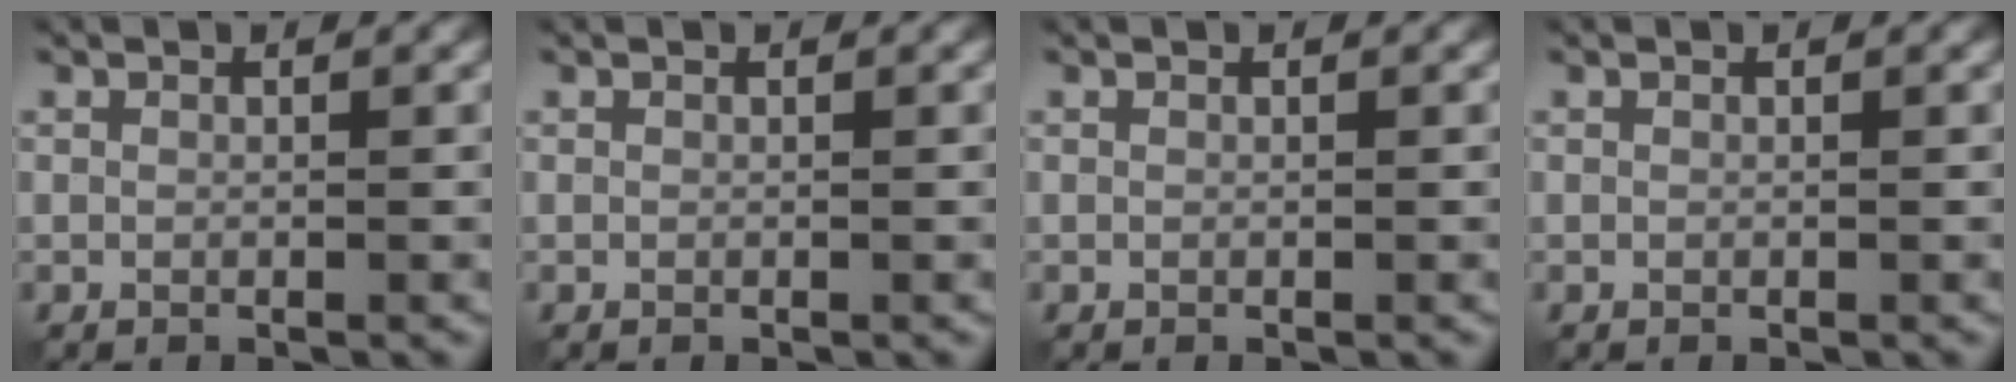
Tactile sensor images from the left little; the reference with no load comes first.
{"total": 0.0}
{"total": 0.0}
{"total": 0.0}